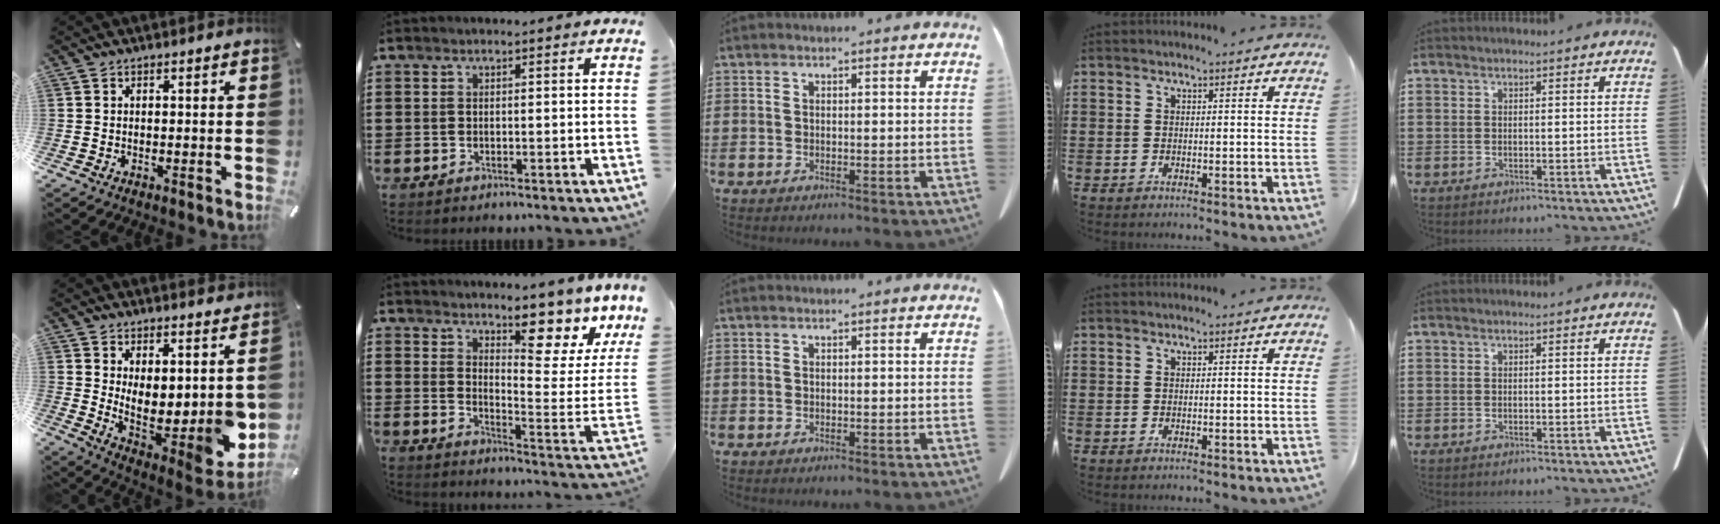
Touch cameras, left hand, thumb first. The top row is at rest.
{"thumb": {"total": 8.7, "force": [1.2, 5.1, 6.9], "torque": [-0.061, -0.052, 0.035]}, "index": {"total": 10.2, "force": [7.9, 2.4, 6.0], "torque": [-0.081, -0.076, 0.126]}}